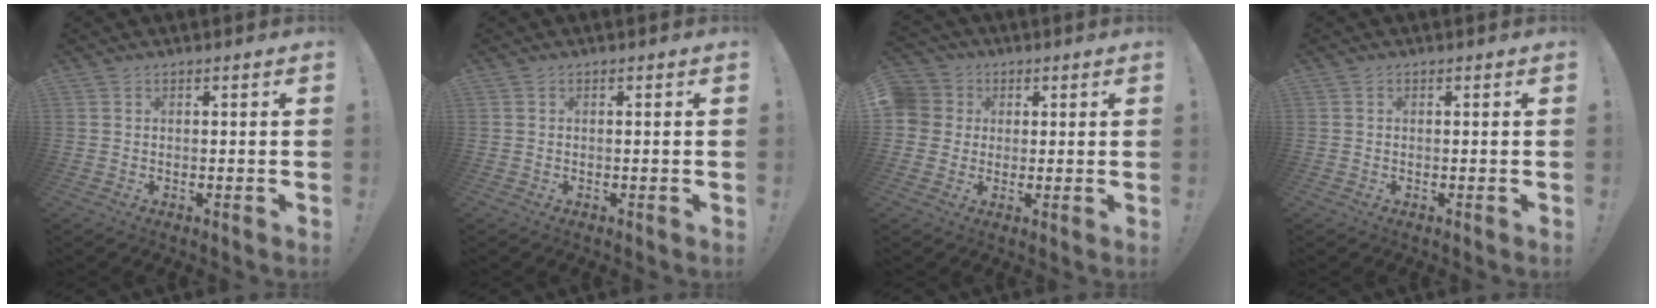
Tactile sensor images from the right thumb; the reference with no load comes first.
{"total": 0.0}
{"total": 6.5, "force": [0.7, 6.2, 1.6], "torque": [-0.045, 0.006, 0.014]}
{"total": 0.0}